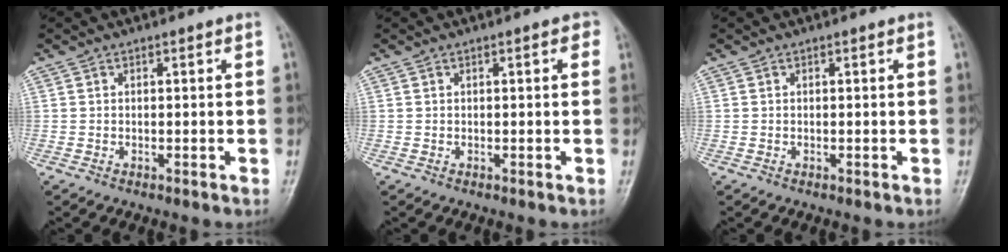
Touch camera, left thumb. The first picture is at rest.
{"total": 1.5, "force": [0.4, 0.6, 1.3], "torque": [-0.012, 0.003, 0.002]}
{"total": 0.0}